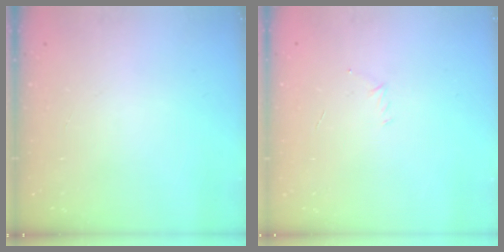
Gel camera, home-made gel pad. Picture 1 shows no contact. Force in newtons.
{"total": 2.9, "press": 2.8, "slide": 0.8}